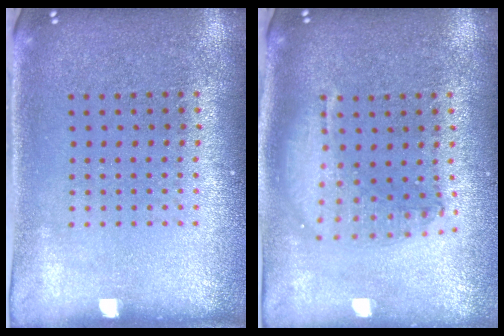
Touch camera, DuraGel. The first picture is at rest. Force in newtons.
{"total": 1.8, "press": 1.5, "slide": 0.9}